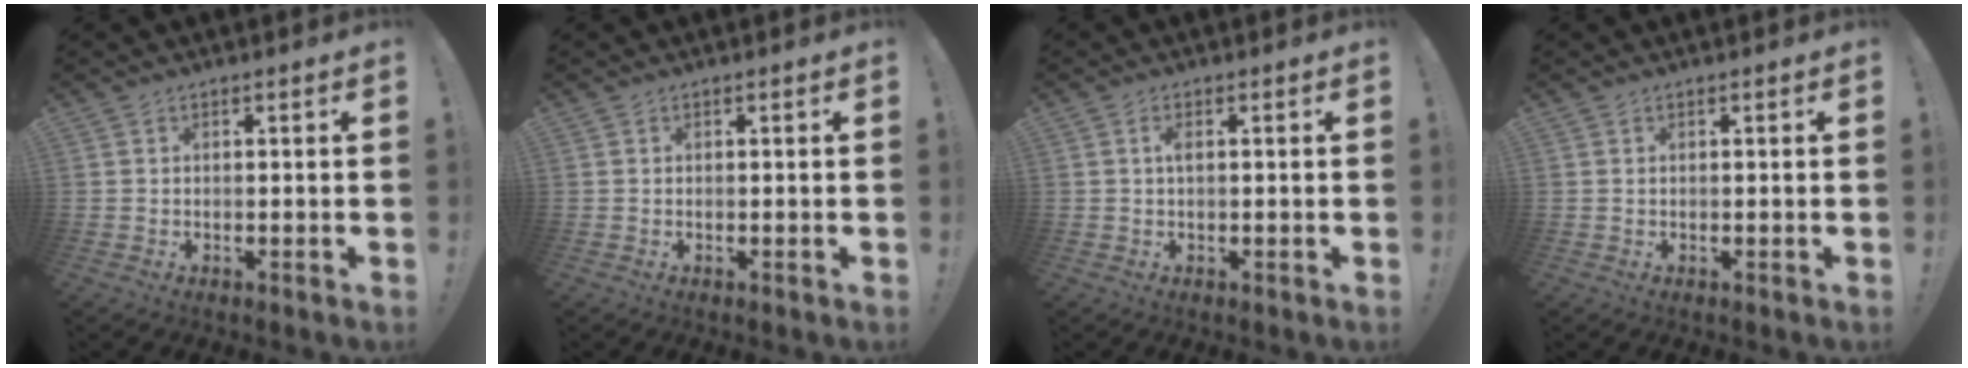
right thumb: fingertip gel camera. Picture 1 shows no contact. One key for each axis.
{"total": 0.0}
{"total": 1.7, "fx": 0.1, "fy": 0.5, "fz": 1.6, "tx": -0.027, "ty": 0.003, "tz": -0.001}
{"total": 0.6, "fx": 0.4, "fy": -0.3, "fz": 0.3, "tx": -0.006, "ty": 0.000, "tz": 0.006}